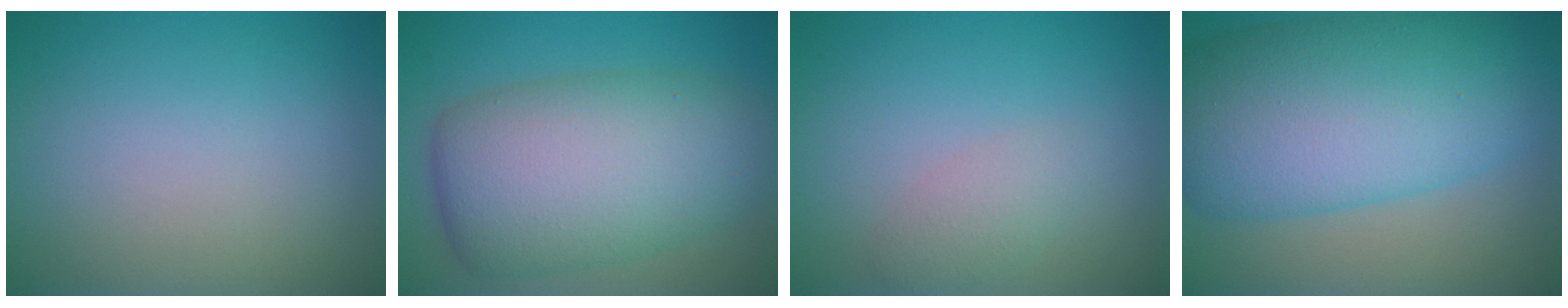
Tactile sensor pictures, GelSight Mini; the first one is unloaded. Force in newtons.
{"total": 10.8, "press": 10.8, "slide": 0.3}
{"total": 1.8, "press": 1.8, "slide": 0.2}
{"total": 12.8, "press": 12.8, "slide": 0.4}